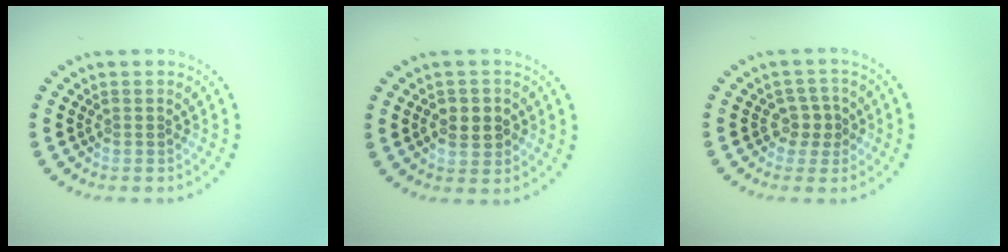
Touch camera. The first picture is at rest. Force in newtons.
{"total": 2.6, "press": 2.6, "slide": 0.4}
{"total": 1.8, "press": 1.5, "slide": 1.0}